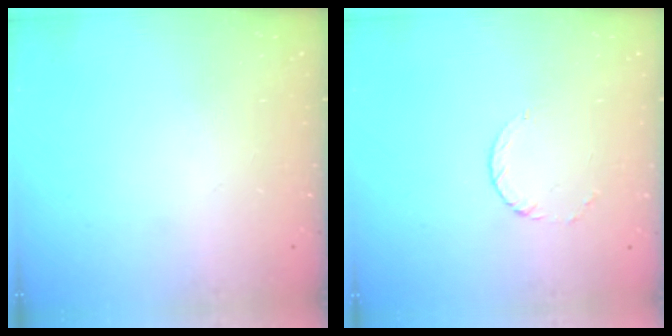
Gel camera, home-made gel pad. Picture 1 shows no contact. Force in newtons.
{"total": 2.4, "press": 2.4, "slide": 0.3}